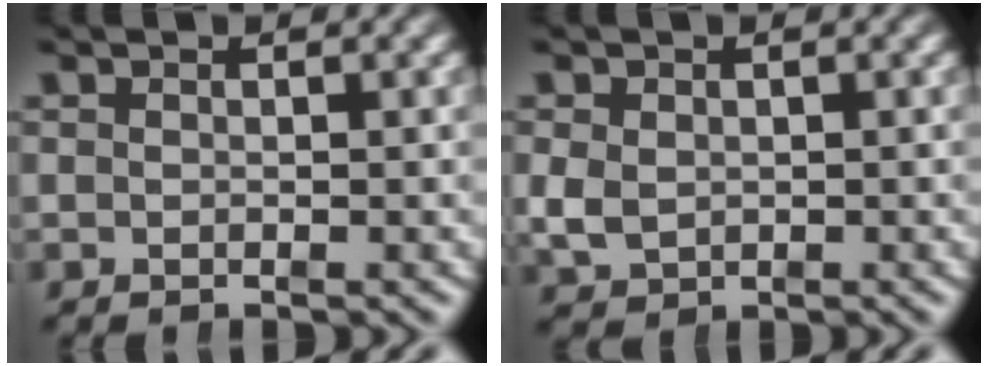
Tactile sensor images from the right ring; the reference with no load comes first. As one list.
[{"total": 2.5, "force": [-0.3, 2.2, 1.2], "torque": [-0.031, -0.016, 0.008]}]